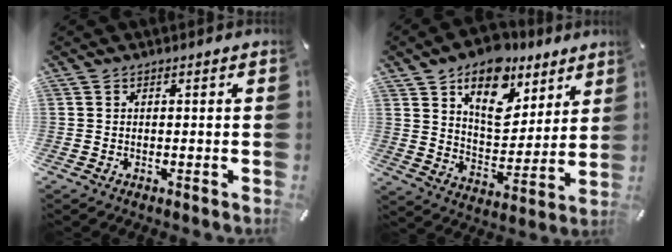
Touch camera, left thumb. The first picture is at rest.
{"total": 15.7, "force": [10.1, 9.4, 7.5], "torque": [-0.109, -0.062, 0.177]}